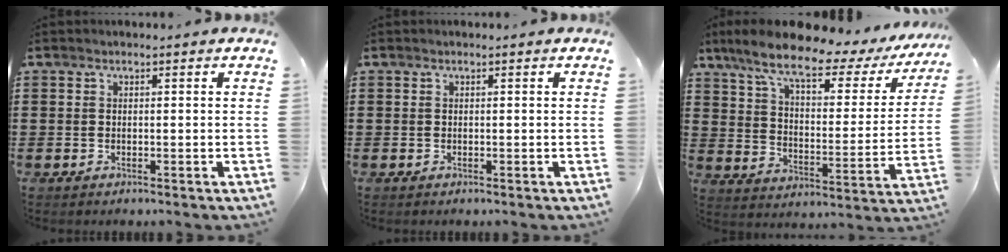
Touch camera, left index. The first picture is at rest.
{"total": 0.0}
{"total": 10.3, "force": [7.6, 2.1, 6.6], "torque": [-0.147, -0.037, 0.124]}